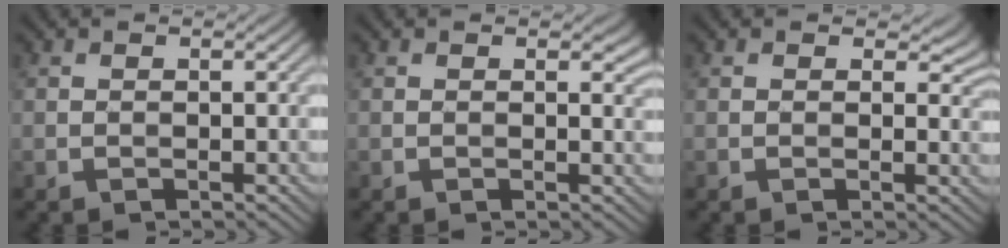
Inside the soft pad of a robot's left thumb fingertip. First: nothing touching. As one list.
[{"total": 2.0, "force": [0.9, 1.1, 1.5], "torque": [-0.020, -0.005, 0.011]}, {"total": 4.2, "force": [2.1, 2.4, 2.6], "torque": [-0.038, -0.004, 0.027]}]